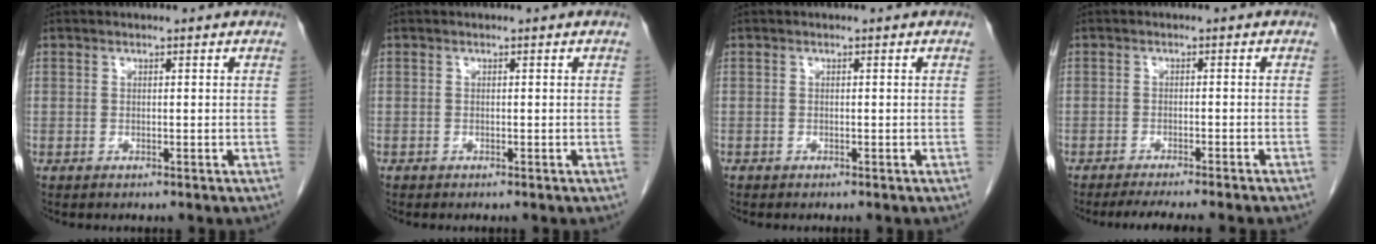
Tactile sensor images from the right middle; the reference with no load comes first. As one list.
[{"total": 0.0}, {"total": 0.0}, {"total": 7.6, "force": [-6.6, -0.5, 3.8], "torque": [-0.034, -0.012, -0.095]}]